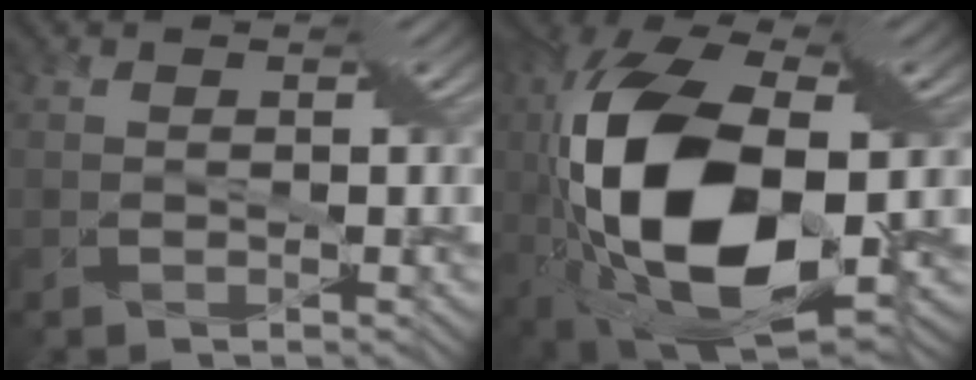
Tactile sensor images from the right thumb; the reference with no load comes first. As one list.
[{"total": 18.5, "force": [-1.9, 8.5, 16.3], "torque": [-0.356, -0.009, -0.033]}]